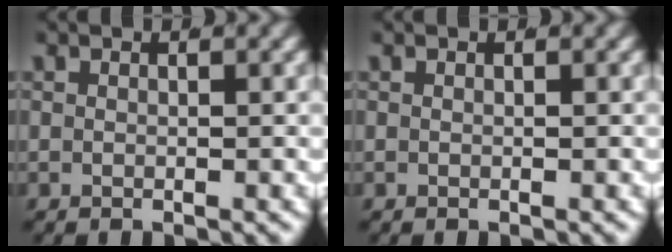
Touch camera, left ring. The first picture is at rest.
{"total": 0.0}